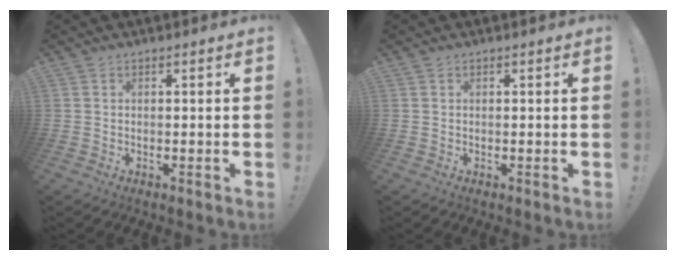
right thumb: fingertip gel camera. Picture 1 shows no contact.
{"total": 0.0}